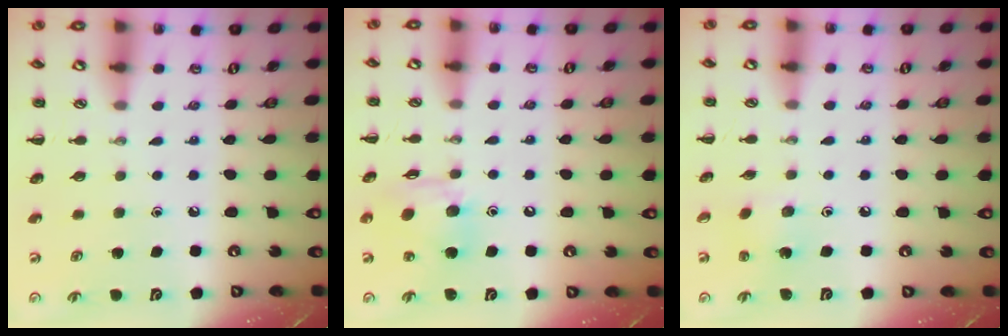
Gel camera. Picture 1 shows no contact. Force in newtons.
{"total": 11.0, "press": 10.7, "slide": 2.3}
{"total": 2.7, "press": 2.6, "slide": 0.7}